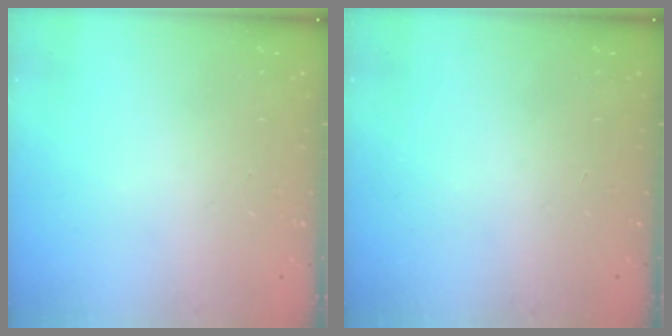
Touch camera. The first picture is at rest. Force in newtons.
{"total": 0.0}